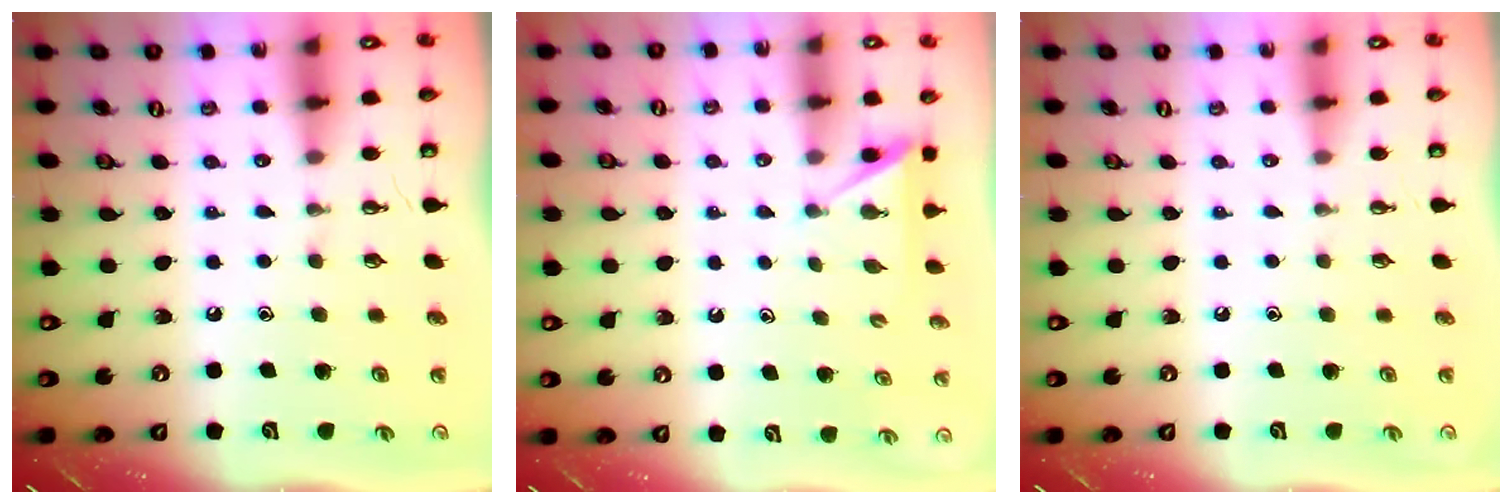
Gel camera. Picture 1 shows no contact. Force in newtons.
{"total": 2.4, "press": 2.4, "slide": 0.4}
{"total": 0.0}